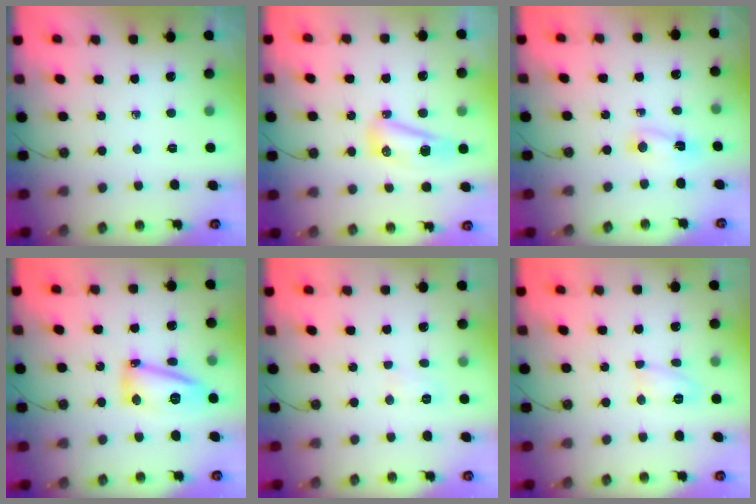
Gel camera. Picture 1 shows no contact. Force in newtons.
{"total": 8.2, "press": 8.2, "slide": 0.6}
{"total": 2.3, "press": 2.3, "slide": 0.4}
{"total": 23.2, "press": 17.5, "slide": 15.3}
{"total": 3.5, "press": 3.4, "slide": 1.0}
{"total": 5.7, "press": 5.6, "slide": 0.7}